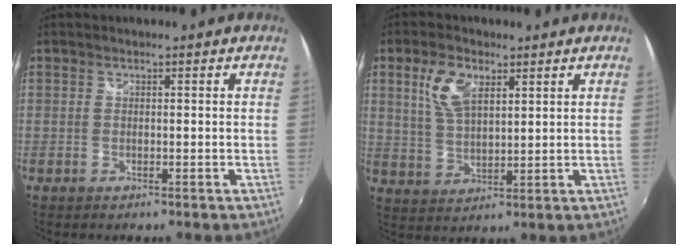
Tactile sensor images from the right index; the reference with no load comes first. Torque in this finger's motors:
{"motor_torque": [0.54, 0.08, 0.31, 0.06]}